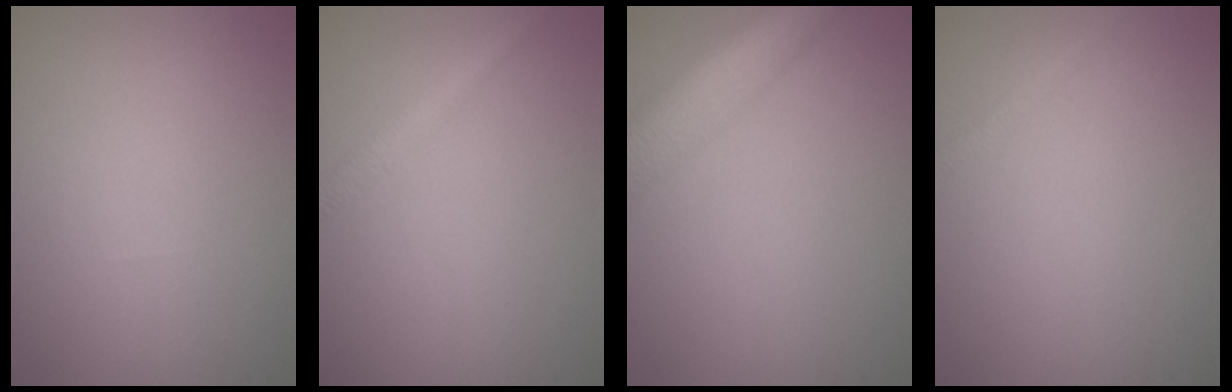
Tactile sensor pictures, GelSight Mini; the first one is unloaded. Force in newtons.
{"total": 1.9, "press": 1.9, "slide": 0.0}
{"total": 7.2, "press": 7.2, "slide": 0.4}
{"total": 1.2, "press": 1.2, "slide": 0.0}